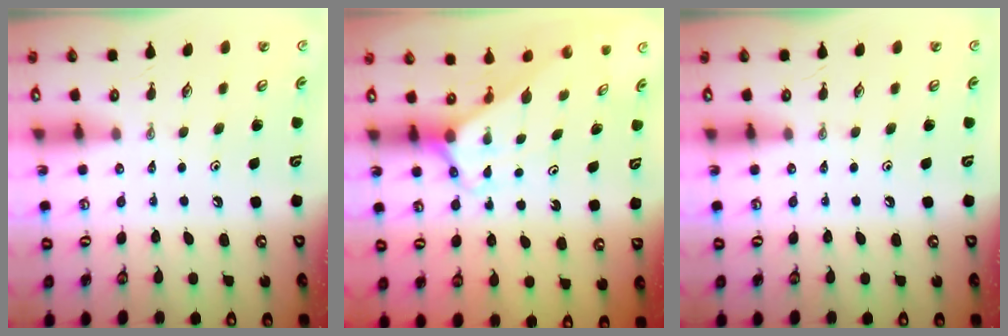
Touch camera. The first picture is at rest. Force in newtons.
{"total": 2.5, "press": 2.5, "slide": 0.2}
{"total": 0.0}